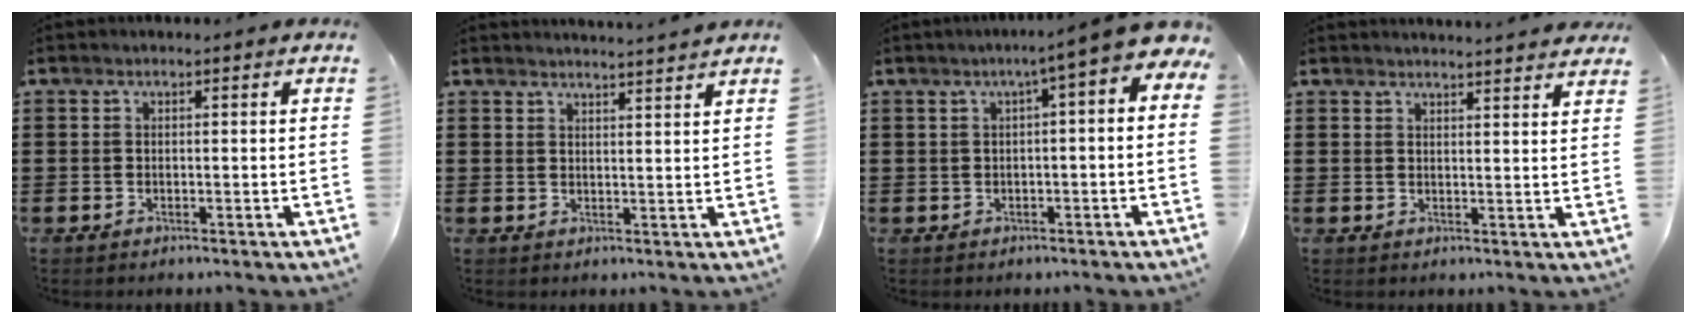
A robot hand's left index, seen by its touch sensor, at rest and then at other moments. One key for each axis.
{"total": 2.6, "fx": 2.5, "fy": -0.6, "fz": 0.1, "tx": -0.007, "ty": -0.012, "tz": 0.048}
{"total": 3.8, "fx": 1.1, "fy": 0.3, "fz": 3.6, "tx": -0.073, "ty": -0.008, "tz": 0.014}
{"total": 2.6, "fx": 2.5, "fy": -0.4, "fz": 0.1, "tx": 0.000, "ty": -0.013, "tz": 0.047}